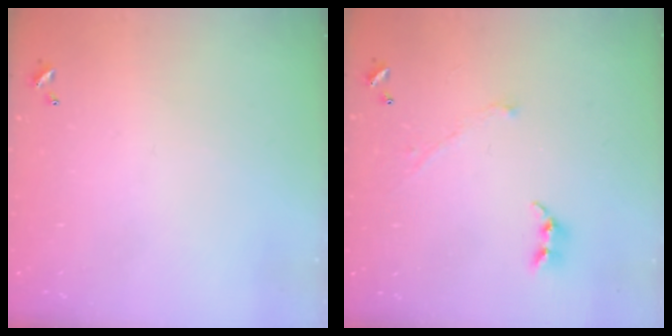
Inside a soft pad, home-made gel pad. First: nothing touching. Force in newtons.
{"total": 2.9, "press": 2.9, "slide": 0.4}